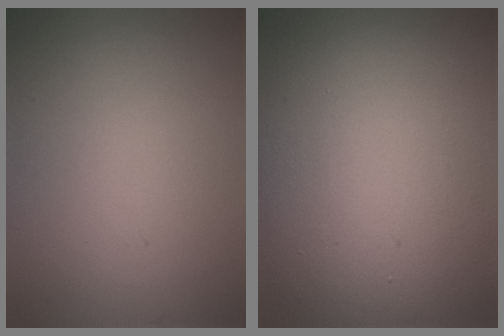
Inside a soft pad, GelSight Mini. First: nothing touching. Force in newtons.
{"total": 16.5, "press": 16.4, "slide": 1.0}